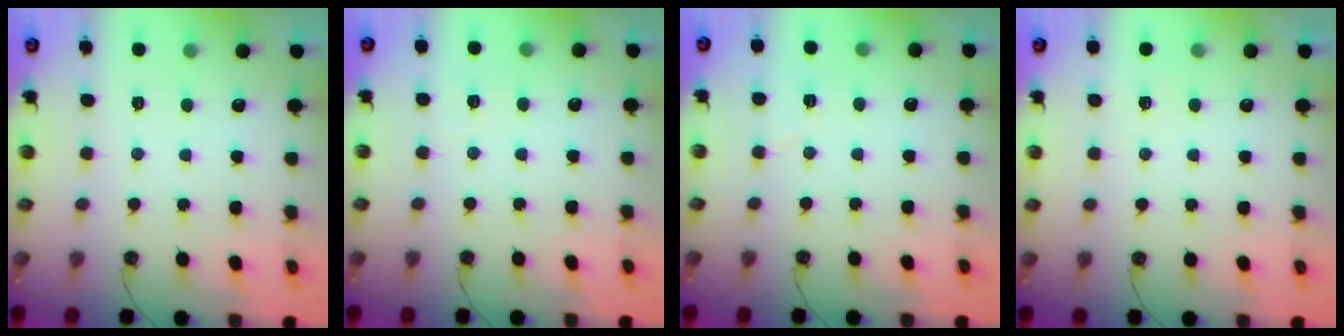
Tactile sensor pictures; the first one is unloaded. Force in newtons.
{"total": 2.8, "press": 2.7, "slide": 0.9}
{"total": 4.4, "press": 3.8, "slide": 2.2}
{"total": 2.5, "press": 2.4, "slide": 0.8}